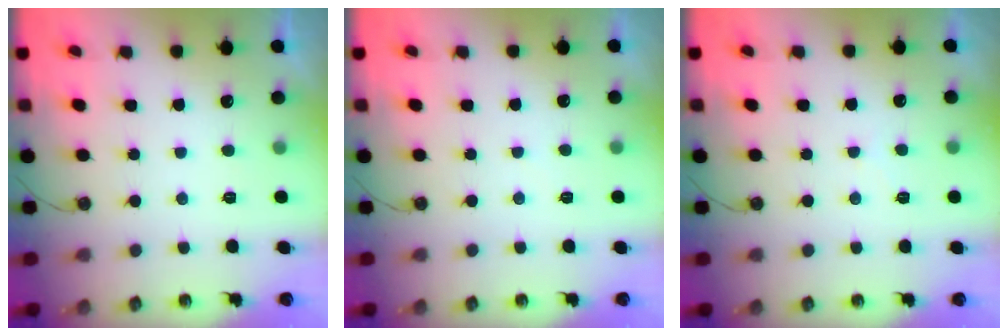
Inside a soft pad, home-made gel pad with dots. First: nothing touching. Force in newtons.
{"total": 1.2, "press": 1.2, "slide": 0.3}
{"total": 5.0, "press": 4.9, "slide": 0.8}